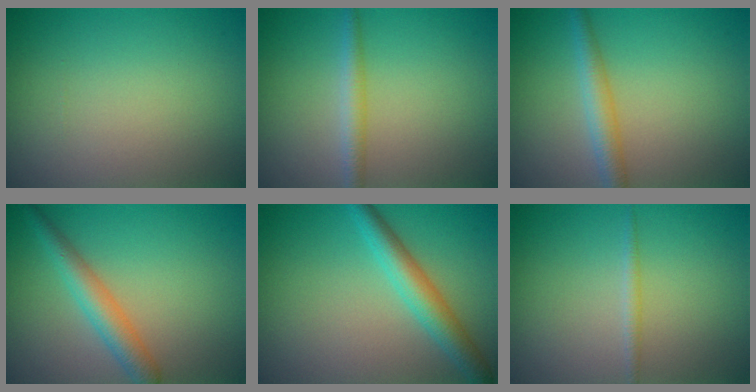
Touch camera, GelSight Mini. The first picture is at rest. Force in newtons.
{"total": 1.9, "press": 1.9, "slide": 0.1}
{"total": 2.7, "press": 2.7, "slide": 0.1}
{"total": 3.3, "press": 3.3, "slide": 0.1}
{"total": 3.7, "press": 3.7, "slide": 0.2}
{"total": 0.9, "press": 0.9, "slide": 0.0}